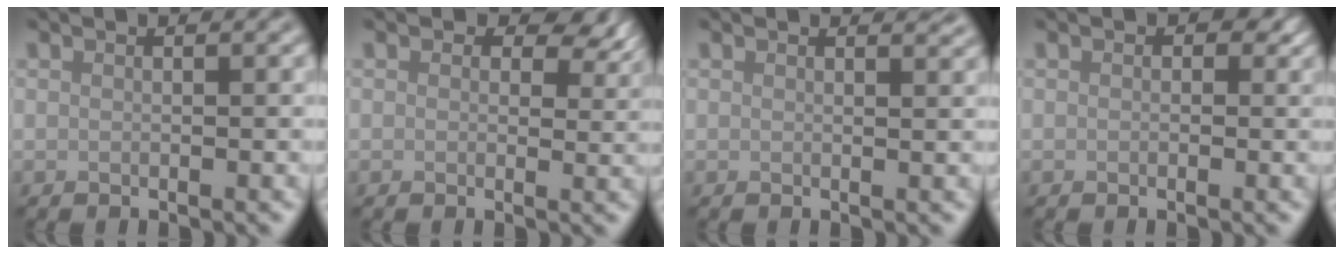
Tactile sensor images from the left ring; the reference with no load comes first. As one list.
[{"total": 4.8, "force": [2.1, 3.1, 3.0], "torque": [-0.036, -0.005, 0.022]}, {"total": 1.0, "force": [1.0, 0.1, 0.2], "torque": [-0.002, -0.004, 0.012]}, {"total": 1.2, "force": [0.2, 1.0, 0.6], "torque": [-0.001, -0.002, -0.003]}]